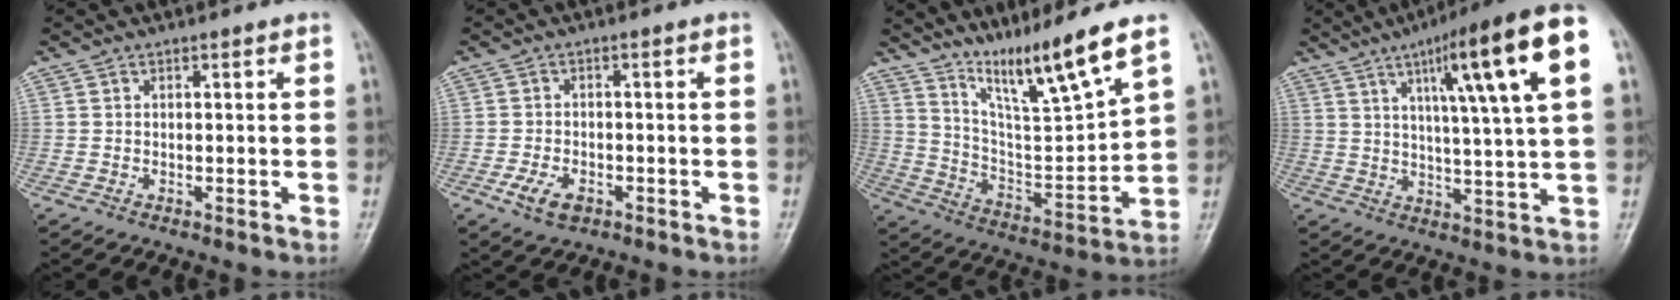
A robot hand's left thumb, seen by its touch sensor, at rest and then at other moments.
{"total": 4.8, "force": [-2.3, 2.8, 3.1], "torque": [-0.059, 0.008, -0.039]}
{"total": 14.1, "force": [10.2, -0.1, 9.7], "torque": [-0.162, -0.068, 0.194]}
{"total": 18.5, "force": [7.0, 1.9, 17.0], "torque": [-0.247, -0.003, 0.099]}